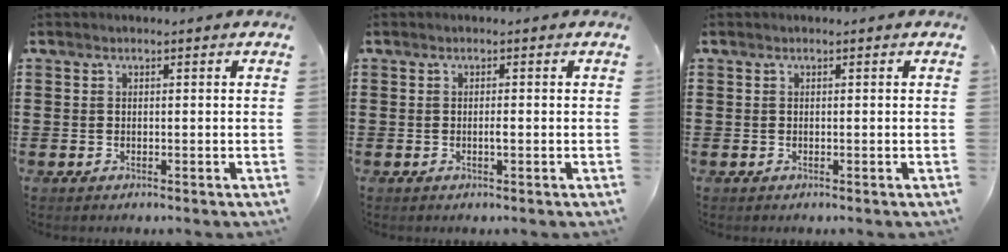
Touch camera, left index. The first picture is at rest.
{"total": 0.9, "force": [-0.2, 0.2, 0.9], "torque": [-0.017, -0.004, -0.002]}
{"total": 0.0}